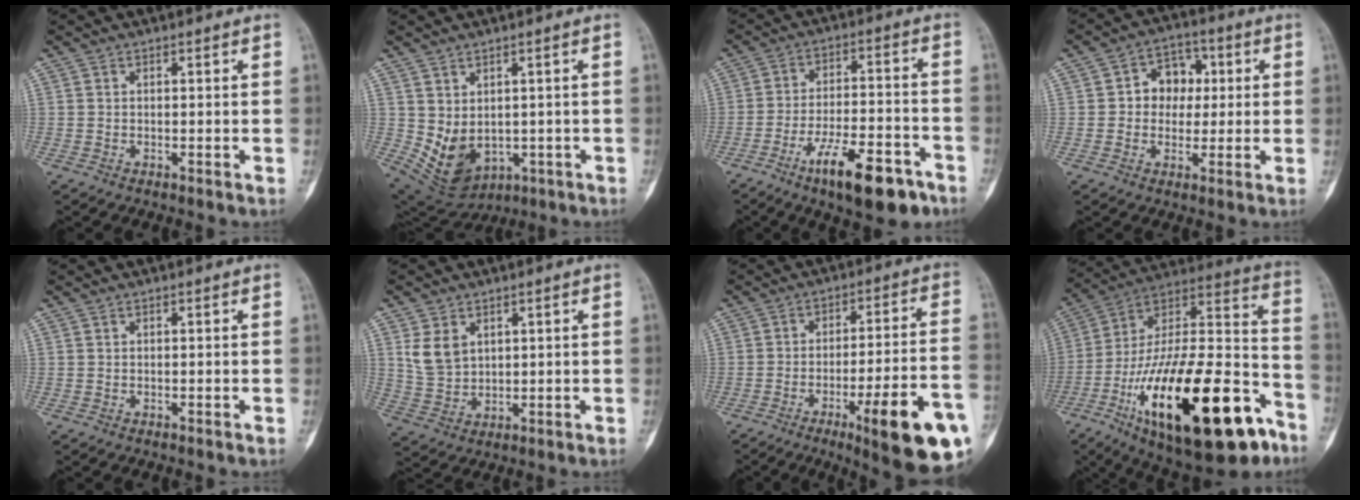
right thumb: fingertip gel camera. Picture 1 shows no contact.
{"total": 9.6, "force": [-0.8, 7.0, 6.5], "torque": [-0.093, -0.008, 0.021]}
{"total": 15.4, "force": [-9.1, 5.2, 11.4], "torque": [-0.168, 0.054, -0.140]}
{"total": 8.3, "force": [0.9, 6.8, 4.7], "torque": [-0.025, 0.015, 0.008]}
{"total": 0.0}
{"total": 6.3, "force": [2.5, 4.6, 3.6], "torque": [-0.056, -0.012, 0.061]}
{"total": 19.6, "force": [-8.3, 3.5, 17.4], "torque": [-0.203, 0.027, -0.111]}
{"total": 36.7, "force": [-17.0, 14.0, 29.4], "torque": [-0.470, 0.065, -0.268]}